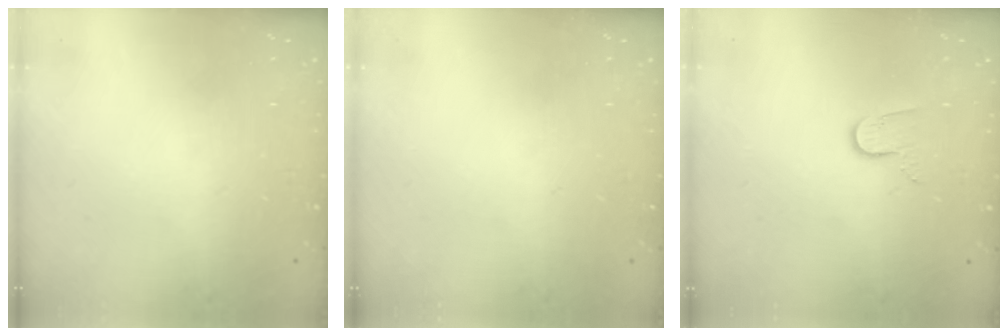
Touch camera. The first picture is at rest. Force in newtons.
{"total": 0.0}
{"total": 6.0, "press": 6.0, "slide": 0.5}